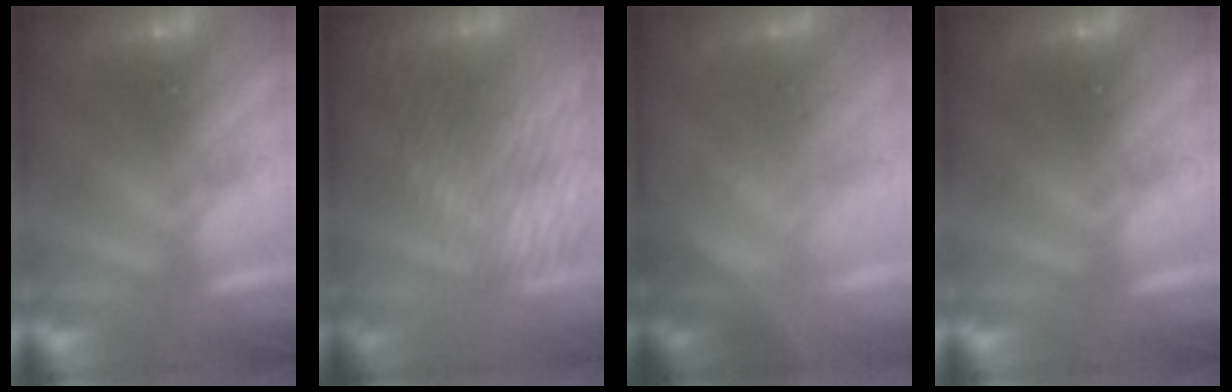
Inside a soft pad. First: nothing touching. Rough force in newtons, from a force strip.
{"total": 9.3}
{"total": 1.4}
{"total": 0.0}